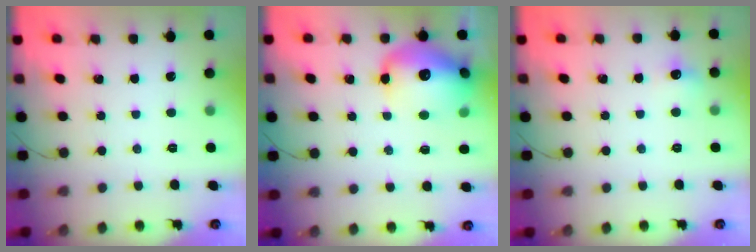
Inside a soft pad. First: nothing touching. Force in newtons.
{"total": 17.7, "press": 17.4, "slide": 3.4}
{"total": 5.7, "press": 5.6, "slide": 1.1}